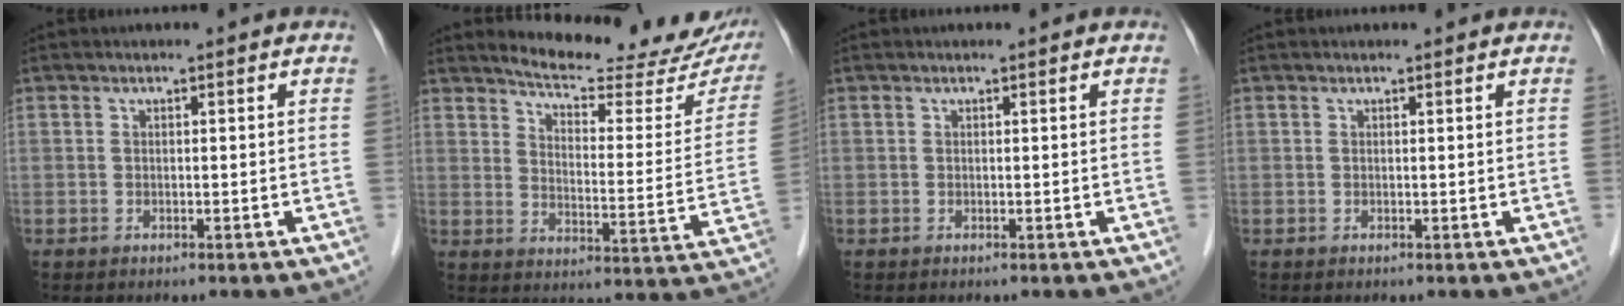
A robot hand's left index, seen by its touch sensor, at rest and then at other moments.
{"total": 20.6, "force": [18.5, 4.2, 8.0], "torque": [-0.099, -0.059, 0.222]}
{"total": 0.5, "force": [0.5, 0.1, 0.1], "torque": [-0.004, 0.005, 0.007]}
{"total": 0.8, "force": [0.8, 0.1, 0.0], "torque": [-0.008, 0.006, 0.011]}